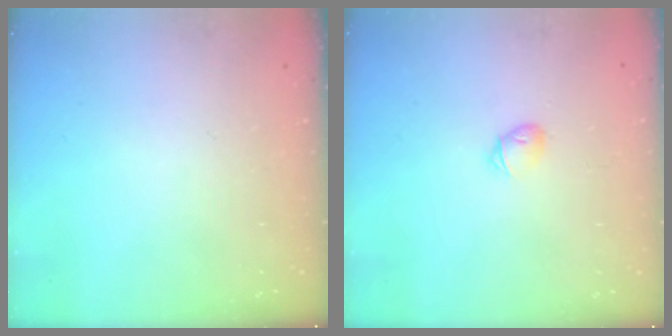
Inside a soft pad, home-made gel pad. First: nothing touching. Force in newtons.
{"total": 4.9, "press": 4.8, "slide": 1.0}